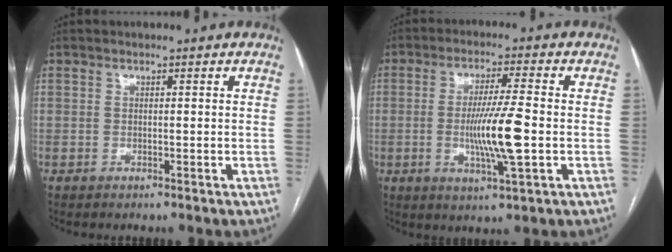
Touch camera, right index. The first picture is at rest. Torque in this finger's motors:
{"motor_torque": [0.50, 0.05, 0.26, 0.10]}